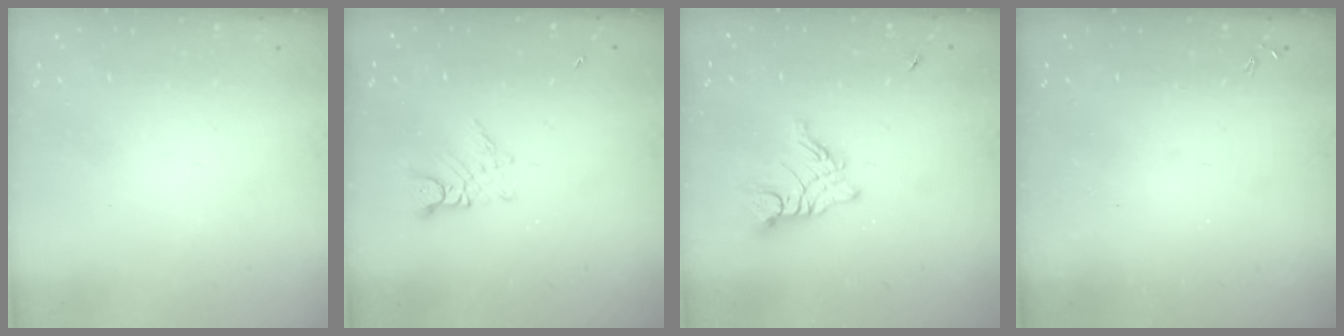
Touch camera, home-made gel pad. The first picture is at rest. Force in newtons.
{"total": 5.4, "press": 5.4, "slide": 0.5}
{"total": 9.1, "press": 9.0, "slide": 0.8}
{"total": 0.0}